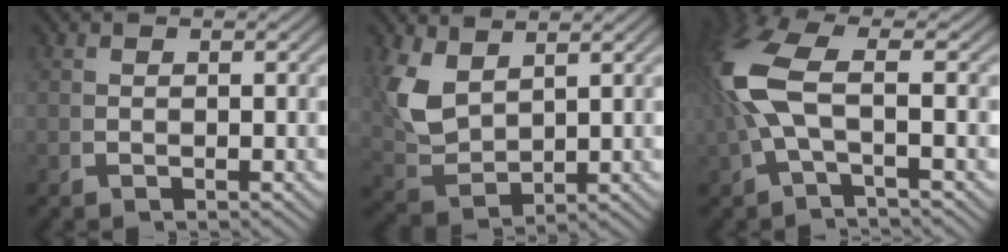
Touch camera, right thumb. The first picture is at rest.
{"total": 5.8, "force": [1.2, 4.1, 3.9], "torque": [-0.118, -0.027, 0.046]}
{"total": 6.8, "force": [0.3, 2.8, 6.2], "torque": [-0.155, -0.005, 0.016]}